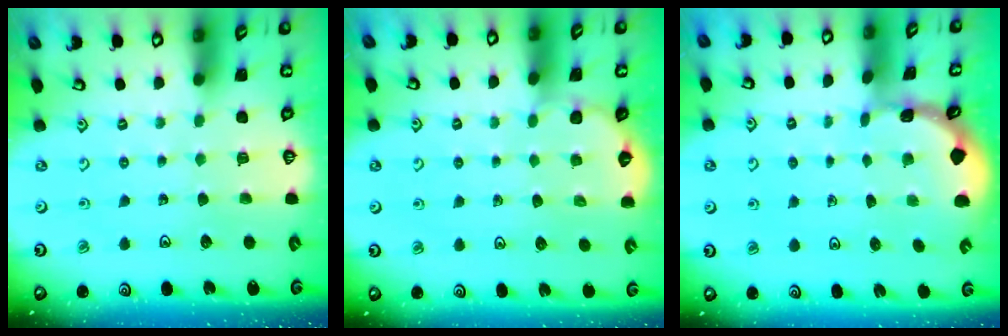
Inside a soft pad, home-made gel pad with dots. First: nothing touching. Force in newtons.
{"total": 3.2, "press": 3.2, "slide": 0.2}
{"total": 0.7, "press": 0.6, "slide": 0.2}